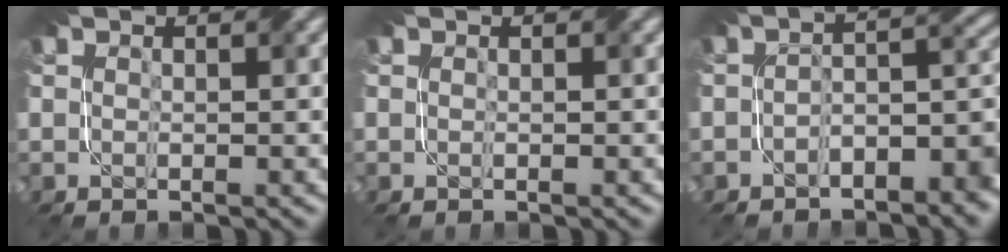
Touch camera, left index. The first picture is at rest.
{"total": 0.0}
{"total": 6.3, "force": [-3.2, 3.1, 4.5], "torque": [-0.043, 0.001, -0.055]}